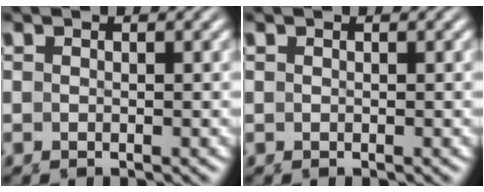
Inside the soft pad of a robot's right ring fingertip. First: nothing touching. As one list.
[{"total": 0.0}]